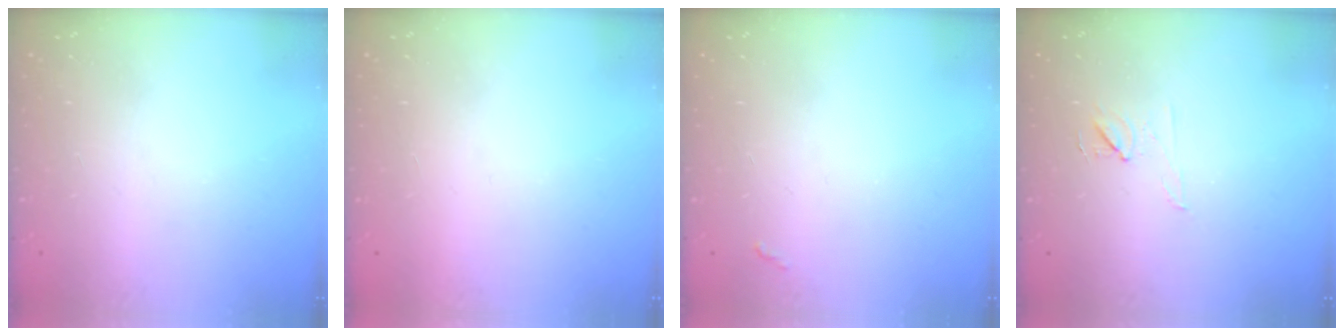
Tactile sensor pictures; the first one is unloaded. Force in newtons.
{"total": 1.6, "press": 1.6, "slide": 0.1}
{"total": 2.8, "press": 2.8, "slide": 0.4}
{"total": 5.9, "press": 5.9, "slide": 0.9}